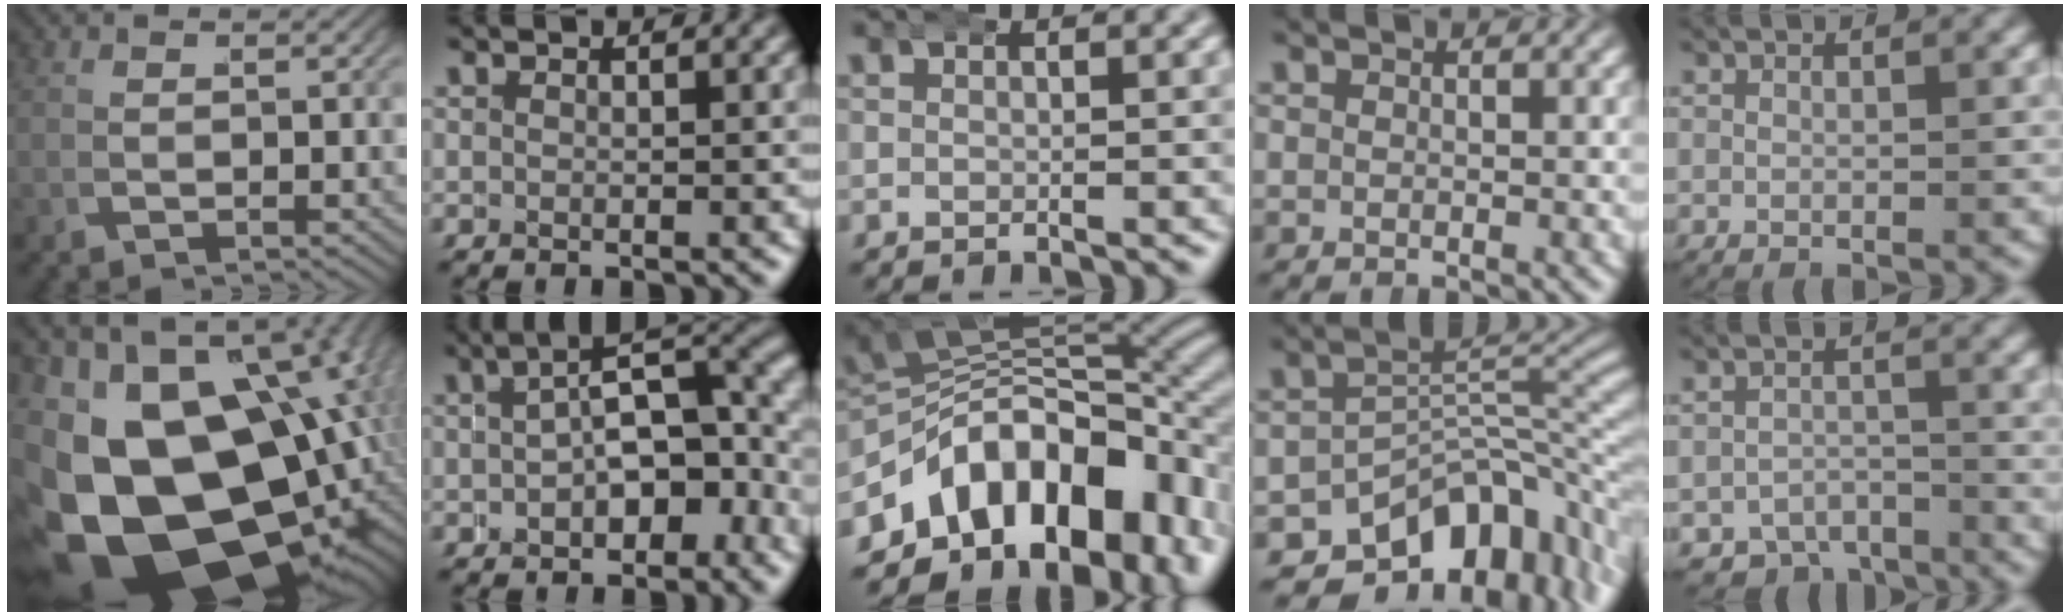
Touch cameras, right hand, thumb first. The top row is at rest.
{"thumb": {"total": 27.7, "force": [-6.7, 18.6, 19.3], "torque": [-0.359, -0.105, -0.064]}, "index": {"total": 6.2, "force": [0.3, 3.0, 5.4], "torque": [-0.061, 0.002, 0.011]}, "middle": {"total": 21.8, "force": [-4.8, 15.7, 14.3], "torque": [-0.246, -0.028, -0.071]}, "ring": {"total": 13.5, "force": [-7.0, 7.8, 8.5], "torque": [-0.104, -0.021, -0.098]}, "little": {"total": 6.1, "force": [-4.9, 3.4, 1.2], "torque": [0.003, -0.016, -0.087]}}